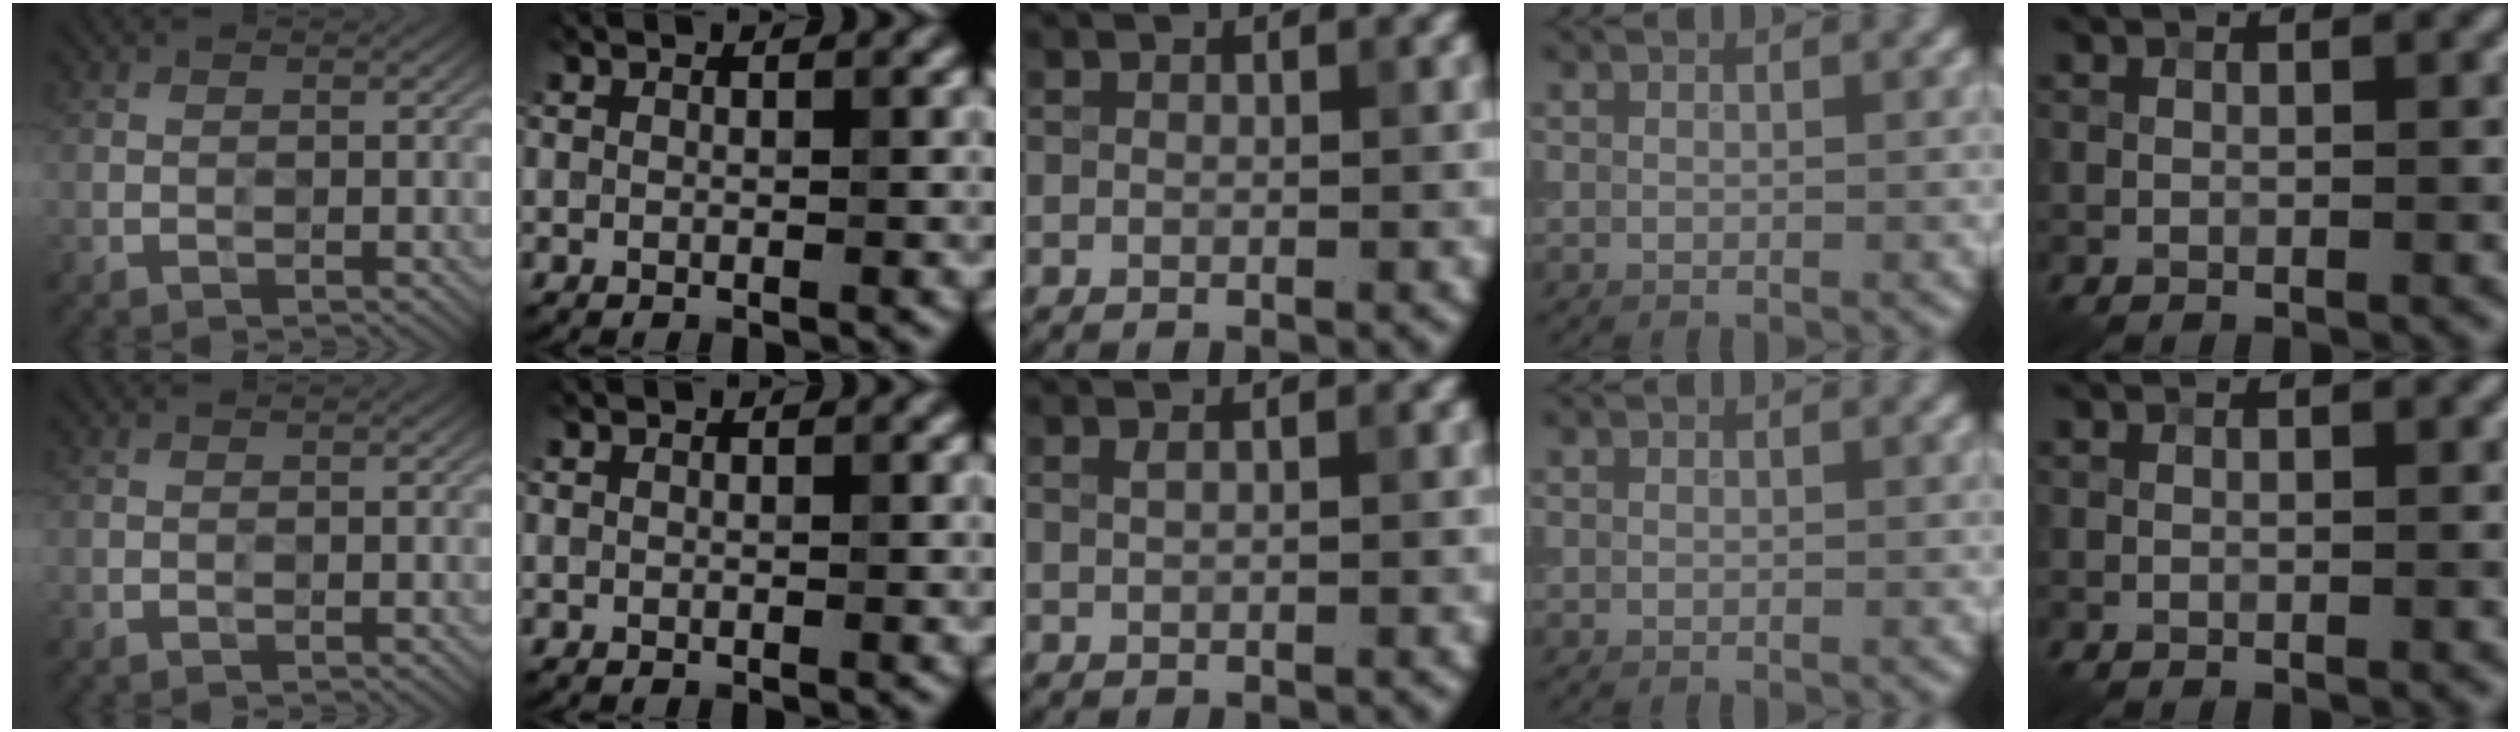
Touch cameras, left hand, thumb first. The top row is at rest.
{"middle": {"total": 0.7, "force": [0.3, 0.4, 0.5], "torque": [-0.002, 0.008, 0.001]}}